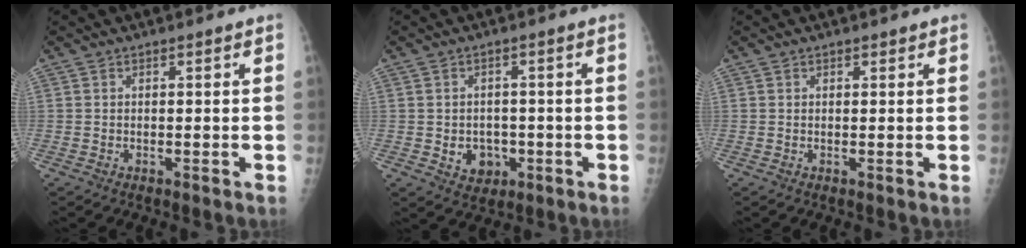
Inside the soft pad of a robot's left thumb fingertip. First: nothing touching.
{"total": 5.1, "force": [-1.2, 4.3, 2.5], "torque": [-0.011, 0.006, -0.006]}
{"total": 0.7, "force": [0.5, 0.5, 0.1], "torque": [0.005, -0.003, 0.005]}